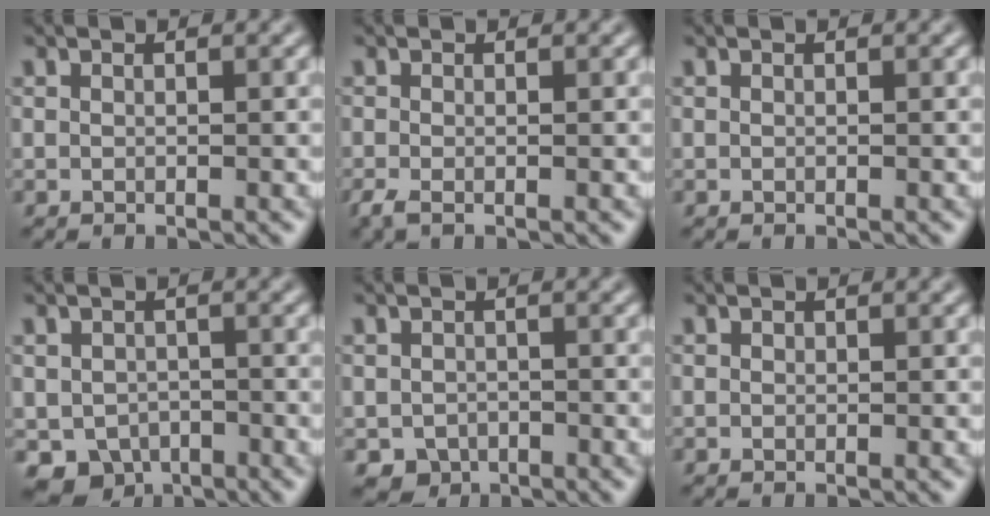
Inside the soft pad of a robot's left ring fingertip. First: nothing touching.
{"total": 1.3, "force": [-0.6, 0.4, 1.0], "torque": [-0.028, -0.010, -0.016]}
{"total": 0.0}
{"total": 4.1, "force": [-2.0, 3.2, 1.7], "torque": [-0.024, -0.012, -0.029]}
{"total": 1.9, "force": [-1.0, 1.5, 0.5], "torque": [-0.004, -0.006, -0.018]}
{"total": 0.0}